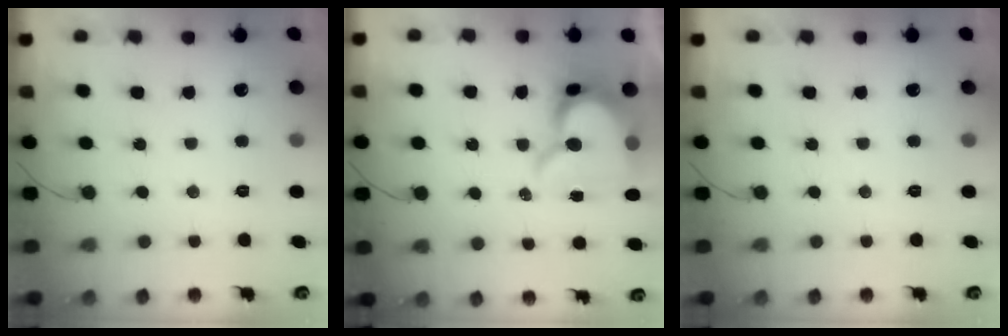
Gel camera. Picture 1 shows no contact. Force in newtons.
{"total": 13.2, "press": 13.1, "slide": 1.3}
{"total": 0.0}